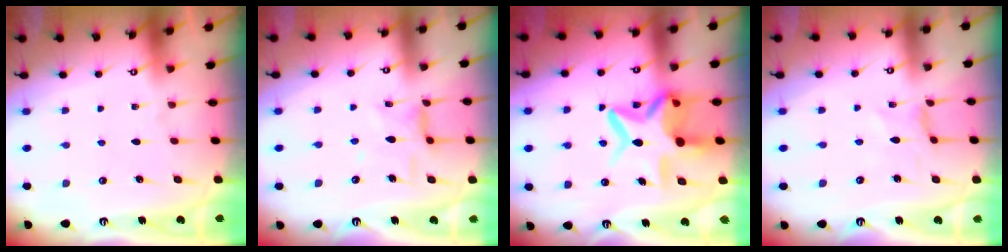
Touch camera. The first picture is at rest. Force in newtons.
{"total": 7.3, "press": 7.3, "slide": 0.6}
{"total": 14.1, "press": 14.0, "slide": 1.6}
{"total": 0.0}